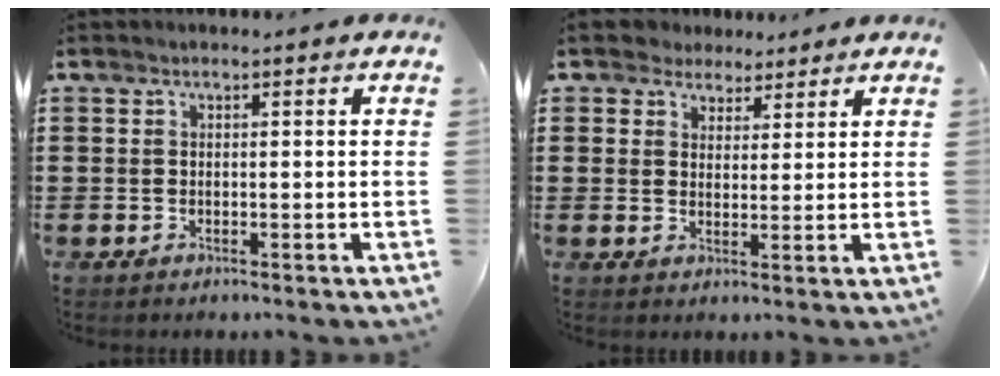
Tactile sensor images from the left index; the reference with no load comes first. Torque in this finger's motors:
{"motor_torque": [2.14, 0.00, 0.22, 0.09]}